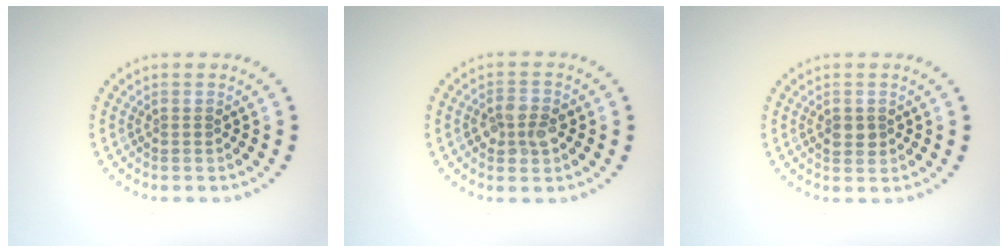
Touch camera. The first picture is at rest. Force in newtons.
{"total": 2.5, "press": 2.5, "slide": 0.5}
{"total": 1.4, "press": 1.4, "slide": 0.2}